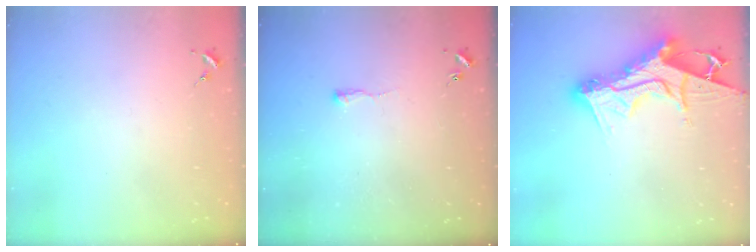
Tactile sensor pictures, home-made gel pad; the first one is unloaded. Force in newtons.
{"total": 2.8, "press": 2.7, "slide": 0.6}
{"total": 19.4, "press": 19.4, "slide": 1.4}